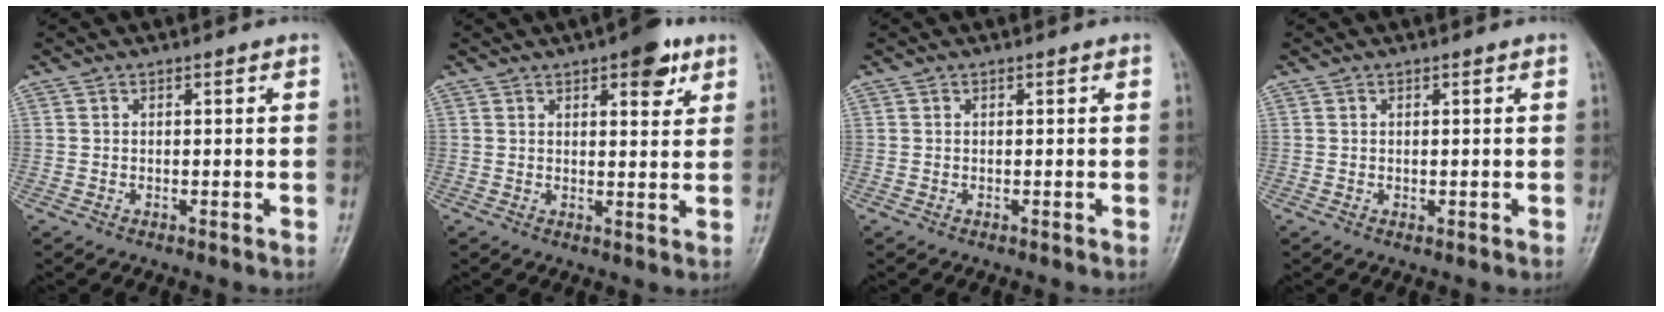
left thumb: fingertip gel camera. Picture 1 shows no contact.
{"total": 6.8, "force": [3.8, 2.7, 4.9], "torque": [-0.044, -0.015, 0.044]}
{"total": 0.0}
{"total": 0.7, "force": [0.4, 0.4, 0.4], "torque": [-0.001, -0.002, 0.005]}